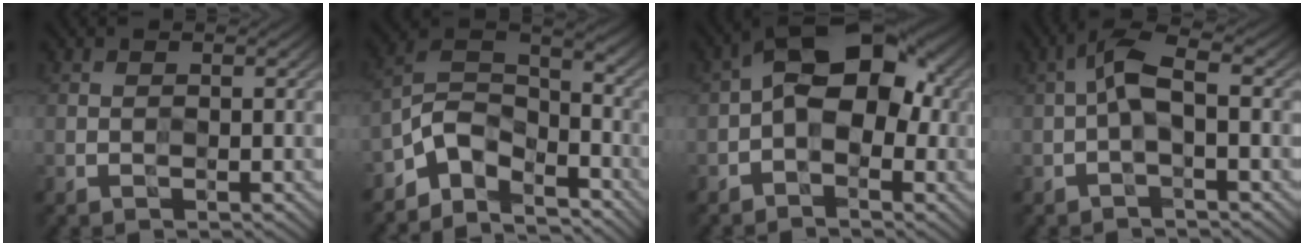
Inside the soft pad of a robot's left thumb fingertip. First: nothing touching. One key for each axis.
{"total": 9.4, "fx": -6.7, "fy": 4.9, "fz": 4.5, "tx": -0.078, "ty": 0.002, "tz": -0.146}
{"total": 8.9, "fx": -0.1, "fy": 5.2, "fz": 7.2, "tx": -0.107, "ty": 0.023, "tz": -0.019}
{"total": 4.3, "fx": -0.2, "fy": 1.3, "fz": 4.1, "tx": -0.089, "ty": 0.017, "tz": -0.016}